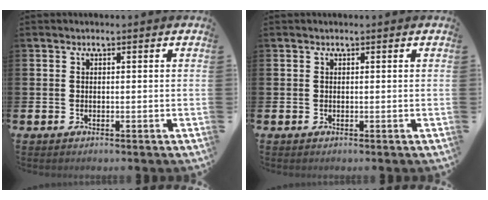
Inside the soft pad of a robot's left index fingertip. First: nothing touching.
{"total": 0.0}